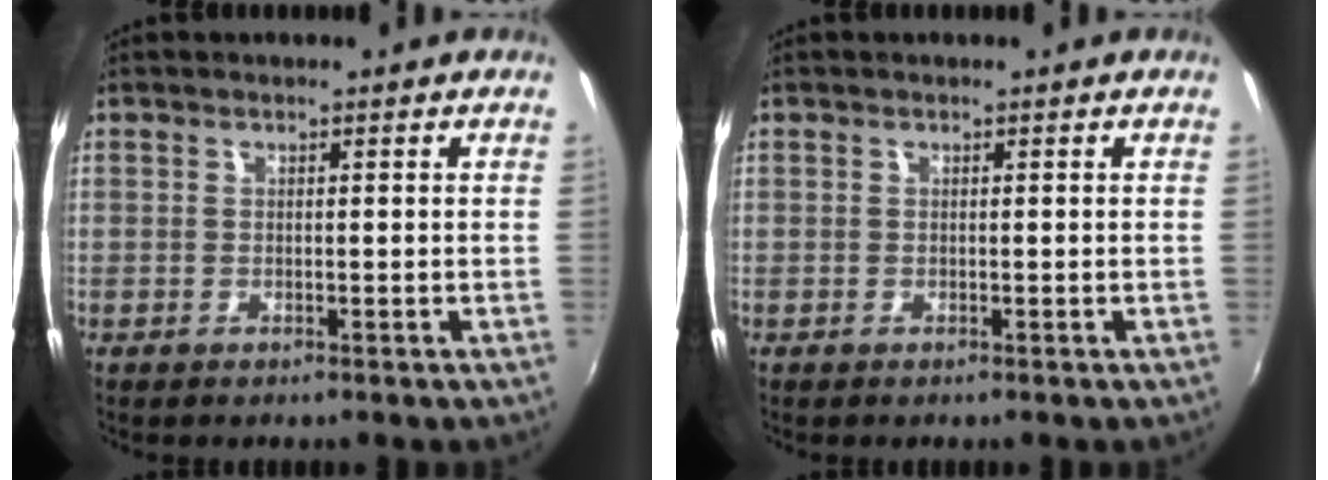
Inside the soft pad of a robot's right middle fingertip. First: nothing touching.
{"total": 0.0}